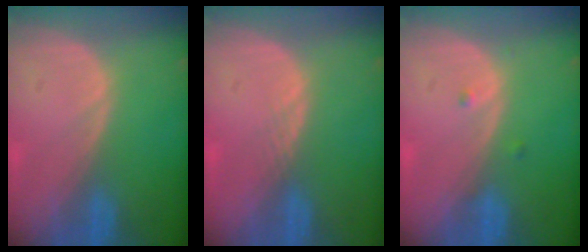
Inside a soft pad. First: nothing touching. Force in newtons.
{"total": 1.0, "press": 0.8, "slide": 0.5}
{"total": 0.8, "press": 0.8, "slide": 0.2}